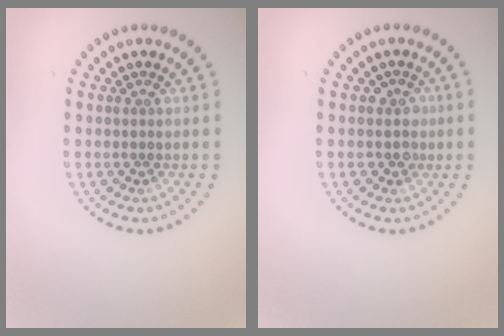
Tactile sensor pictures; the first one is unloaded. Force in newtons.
{"total": 1.7, "press": 1.5, "slide": 0.8}